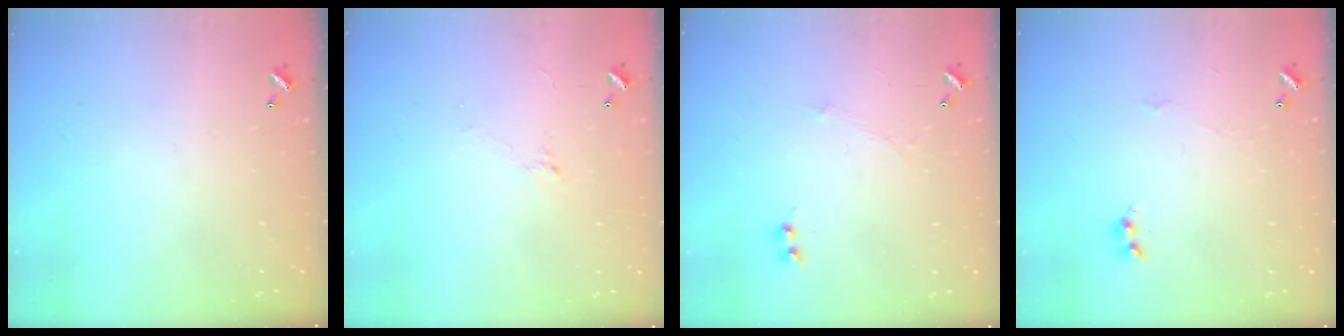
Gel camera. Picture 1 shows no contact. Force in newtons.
{"total": 0.6, "press": 0.3, "slide": 0.5}
{"total": 0.0}
{"total": 1.6, "press": 1.5, "slide": 0.4}